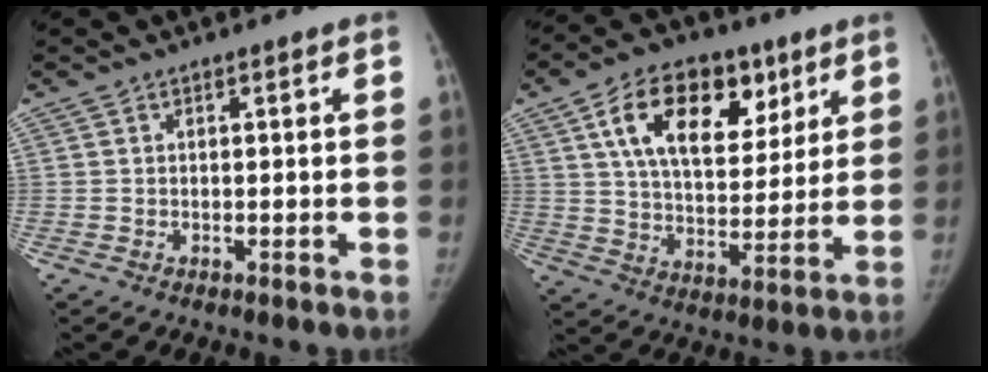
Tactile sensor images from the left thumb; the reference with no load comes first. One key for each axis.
{"total": 19.1, "fx": 8.5, "fy": 11.2, "fz": 13.0, "tx": -0.172, "ty": -0.018, "tz": 0.143}